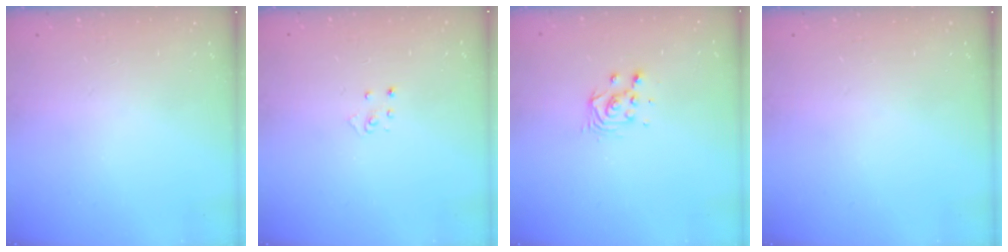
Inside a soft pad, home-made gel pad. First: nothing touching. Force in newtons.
{"total": 2.8, "press": 2.8, "slide": 0.3}
{"total": 3.9, "press": 3.9, "slide": 0.2}
{"total": 0.0}